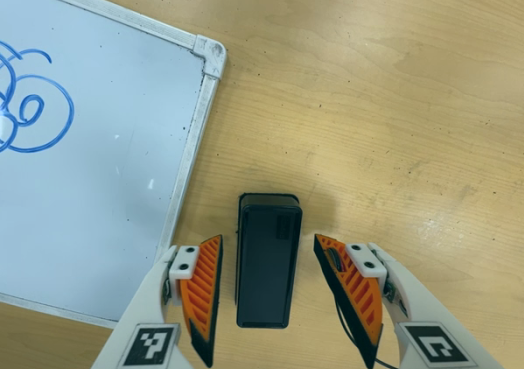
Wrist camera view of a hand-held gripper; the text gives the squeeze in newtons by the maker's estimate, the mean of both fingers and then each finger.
{"total": 0.0}